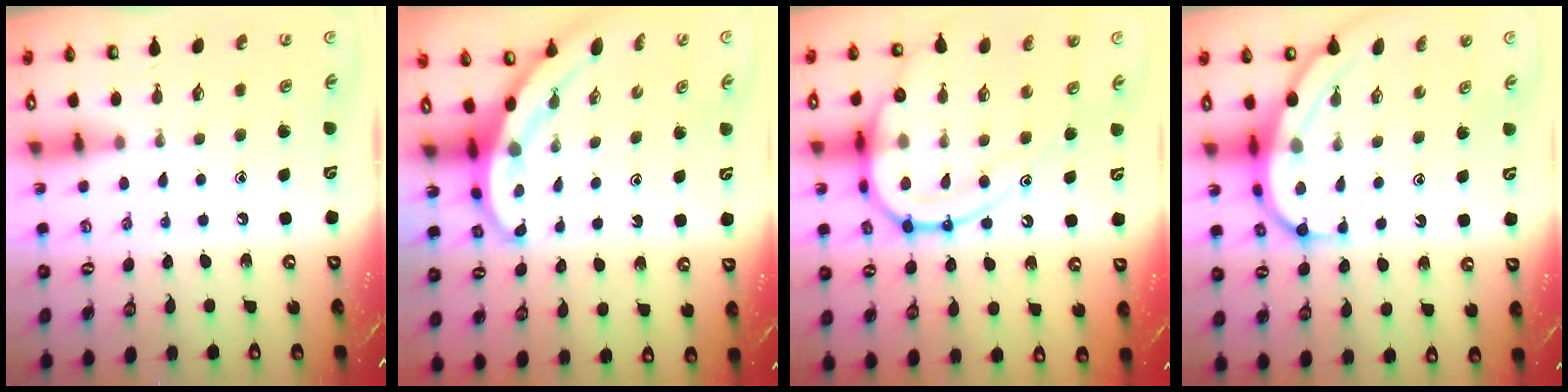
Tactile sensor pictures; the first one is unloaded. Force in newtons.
{"total": 3.8, "press": 3.7, "slide": 0.2}
{"total": 17.5, "press": 17.4, "slide": 1.4}
{"total": 8.4, "press": 8.3, "slide": 0.7}